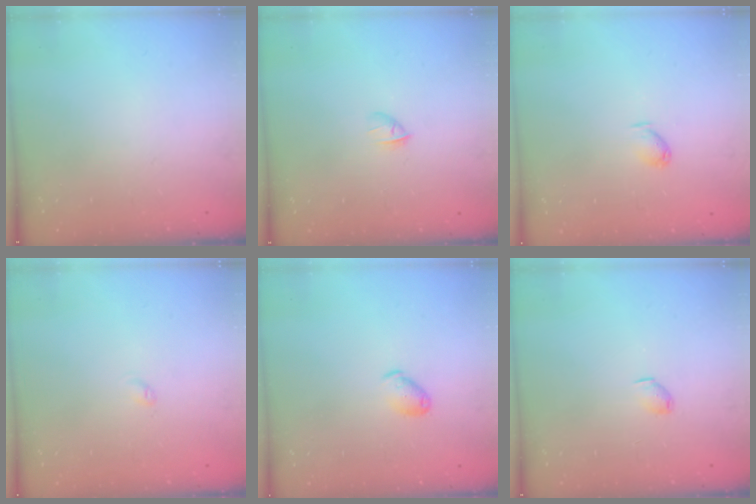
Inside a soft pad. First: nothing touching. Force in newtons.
{"total": 2.4, "press": 2.2, "slide": 0.8}
{"total": 3.4, "press": 3.4, "slide": 0.6}
{"total": 2.3, "press": 2.3, "slide": 0.3}
{"total": 6.2, "press": 6.1, "slide": 1.2}
{"total": 2.8, "press": 2.8, "slide": 0.5}